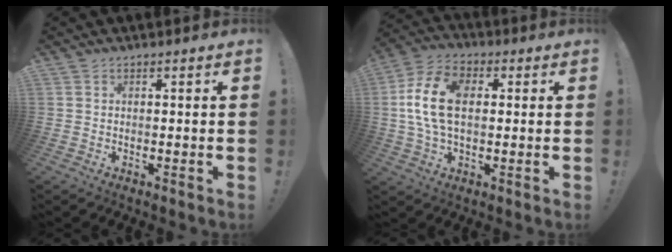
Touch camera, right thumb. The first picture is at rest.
{"total": 15.2, "force": [1.9, 9.5, 11.7], "torque": [-0.222, 0.002, 0.032]}